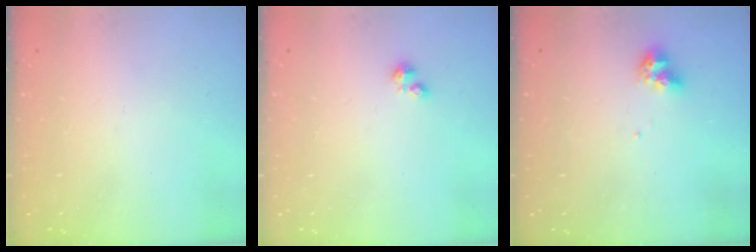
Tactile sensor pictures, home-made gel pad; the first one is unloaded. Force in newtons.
{"total": 1.1, "press": 1.1, "slide": 0.3}
{"total": 7.8, "press": 7.7, "slide": 0.6}